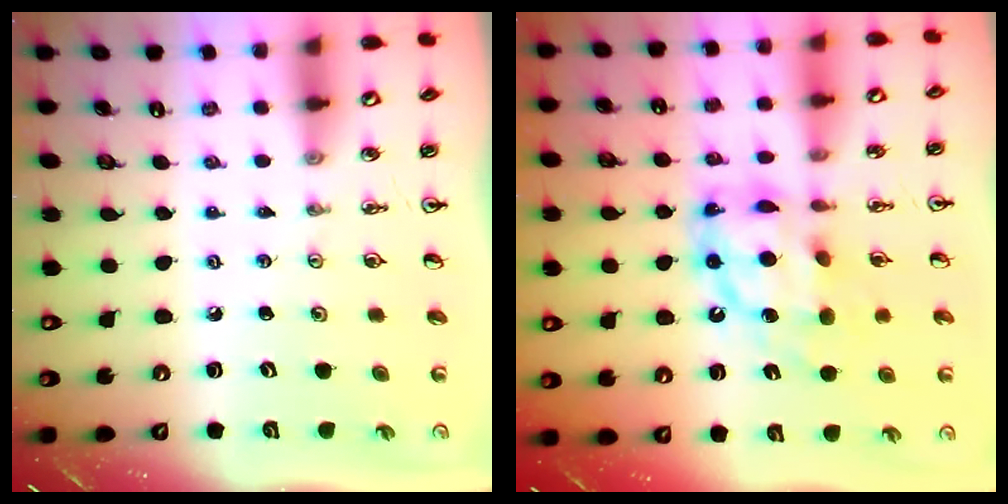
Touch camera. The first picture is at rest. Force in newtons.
{"total": 13.1, "press": 13.0, "slide": 1.1}